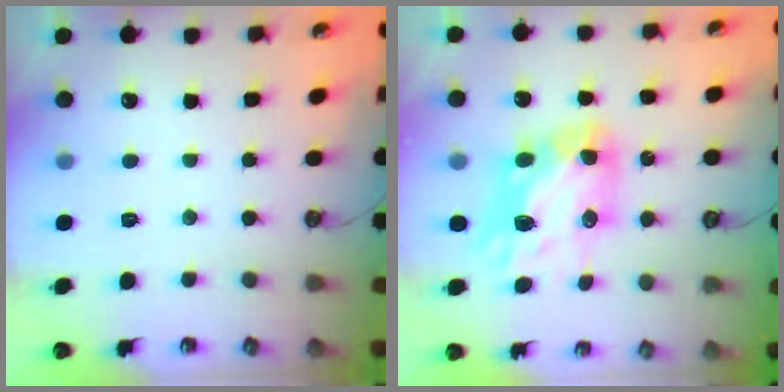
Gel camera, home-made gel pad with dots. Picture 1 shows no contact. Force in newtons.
{"total": 11.5, "press": 11.5, "slide": 0.9}